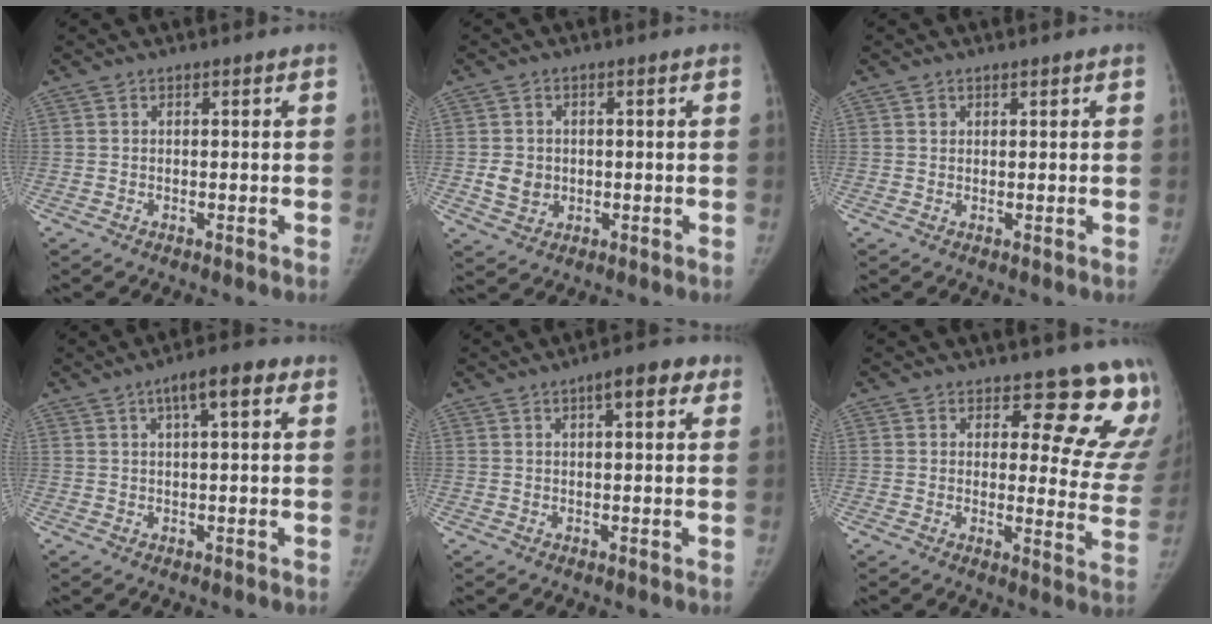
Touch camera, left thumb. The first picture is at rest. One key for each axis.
{"total": 4.6, "fx": -0.3, "fy": 4.1, "fz": 2.1, "tx": -0.021, "ty": 0.001, "tz": 0.002}
{"total": 0.7, "fx": 0.5, "fy": 0.6, "fz": 0.0, "tx": 0.010, "ty": -0.003, "tz": 0.006}
{"total": 6.4, "fx": 2.6, "fy": 2.1, "fz": 5.5, "tx": -0.077, "ty": 0.014, "tz": 0.033}
{"total": 5.7, "fx": 2.5, "fy": 2.2, "fz": 4.6, "tx": -0.048, "ty": 0.006, "tz": 0.027}
{"total": 14.7, "fx": 12.2, "fy": 6.3, "fz": 5.3, "tx": 0.000, "ty": -0.101, "tz": 0.113}